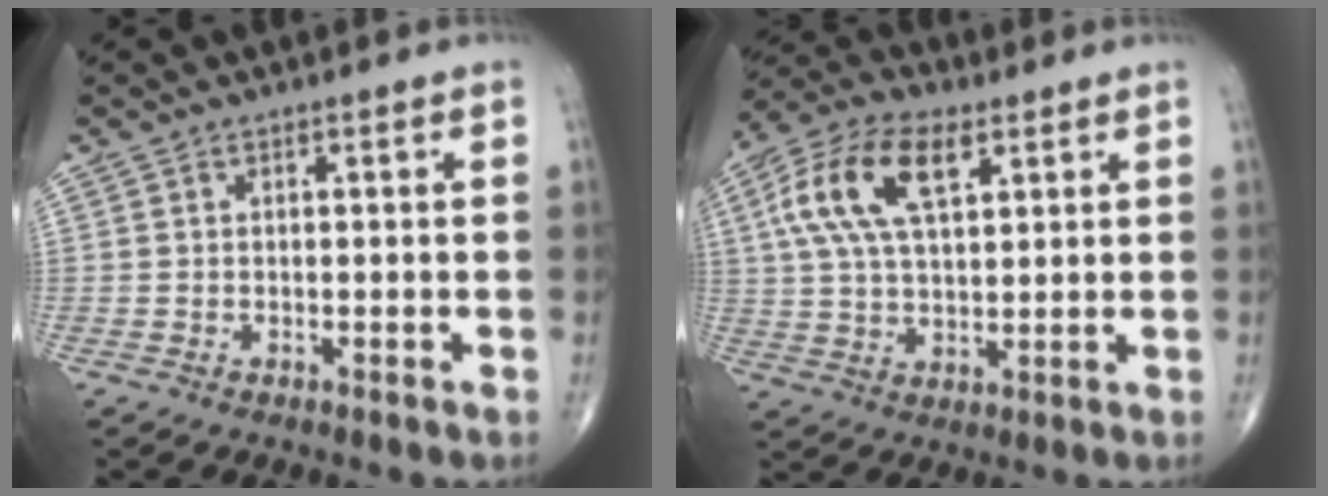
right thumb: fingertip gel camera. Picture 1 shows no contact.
{"total": 14.6, "force": [5.3, 7.1, 11.6], "torque": [-0.226, 0.008, 0.095]}